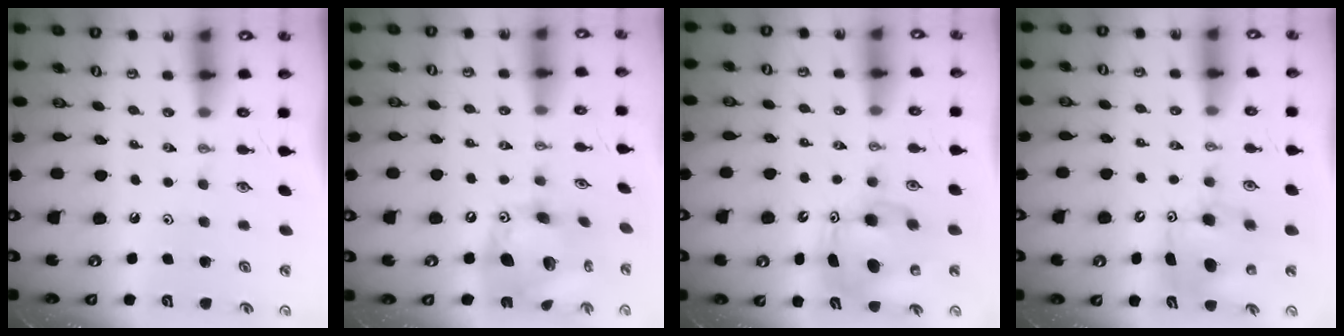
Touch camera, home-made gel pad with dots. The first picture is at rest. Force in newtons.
{"total": 17.9, "press": 17.8, "slide": 1.6}
{"total": 11.0, "press": 10.8, "slide": 2.2}
{"total": 8.1, "press": 7.8, "slide": 2.2}